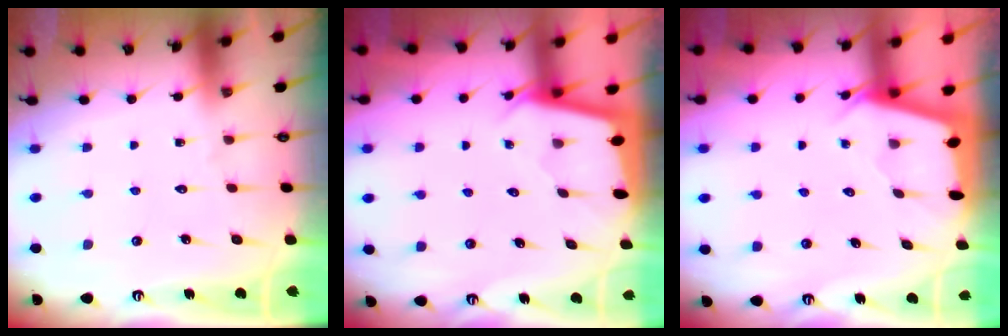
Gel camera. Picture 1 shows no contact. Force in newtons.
{"total": 1.7, "press": 1.7, "slide": 0.1}
{"total": 2.0, "press": 2.0, "slide": 0.3}